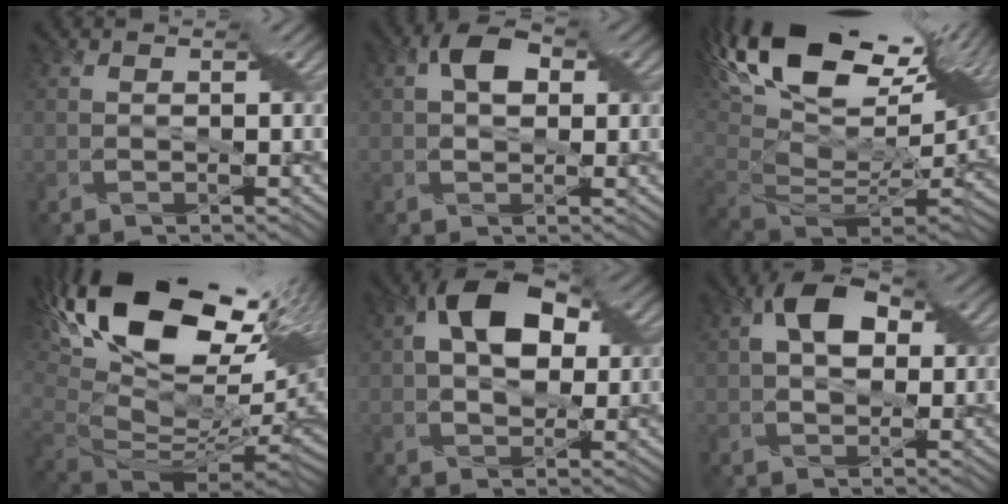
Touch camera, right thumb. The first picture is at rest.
{"total": 3.5, "force": [0.9, 2.3, 2.5], "torque": [-0.046, 0.004, 0.010]}
{"total": 20.4, "force": [10.8, 9.6, 14.3], "torque": [-0.274, 0.055, 0.194]}
{"total": 21.7, "force": [8.3, 11.1, 16.6], "torque": [-0.319, 0.019, 0.157]}
{"total": 11.0, "force": [2.9, 6.9, 8.1], "torque": [-0.144, 0.026, 0.032]}
{"total": 6.1, "force": [1.5, 4.0, 4.4], "torque": [-0.081, 0.010, 0.016]}